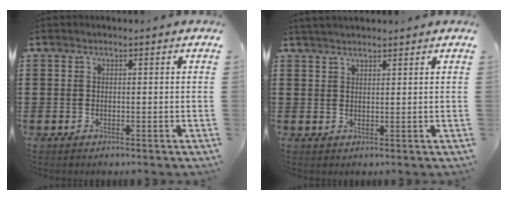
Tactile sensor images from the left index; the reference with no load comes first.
{"total": 1.9, "force": [1.9, 0.2, 0.4], "torque": [-0.013, 0.004, 0.037]}